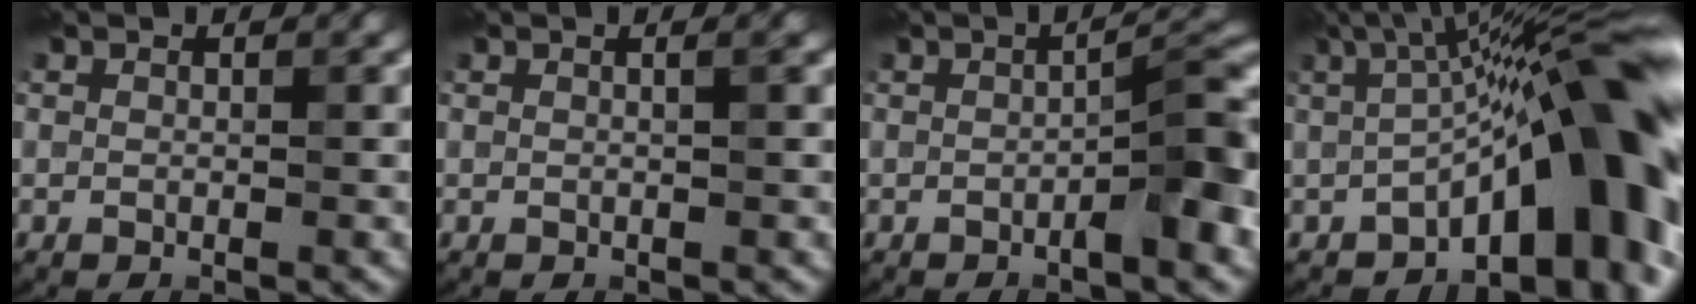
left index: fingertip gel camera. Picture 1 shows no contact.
{"total": 1.4, "force": [0.3, 0.5, 1.3], "torque": [-0.015, 0.003, -0.005]}
{"total": 5.6, "force": [-1.3, 1.0, 5.4], "torque": [-0.074, 0.014, -0.025]}
{"total": 14.5, "force": [-1.9, 4.5, 13.7], "torque": [-0.154, 0.039, -0.036]}